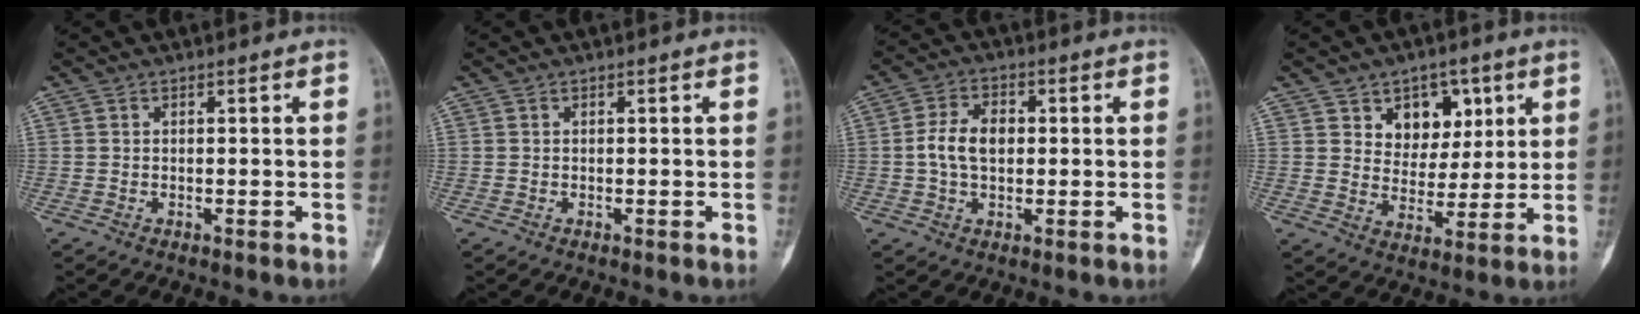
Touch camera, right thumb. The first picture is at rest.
{"total": 0.0}
{"total": 7.0, "force": [0.2, 4.5, 5.3], "torque": [-0.095, 0.015, 0.000]}
{"total": 9.2, "force": [4.3, 6.9, 4.3], "torque": [-0.020, -0.019, 0.069]}